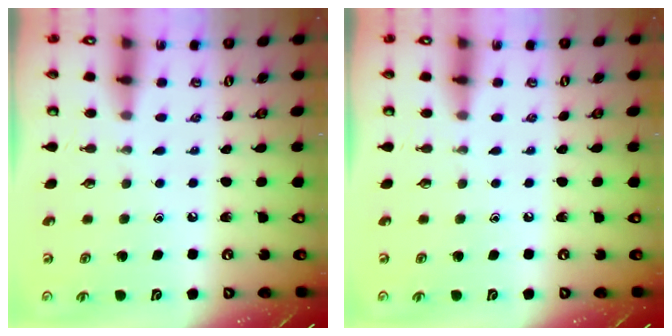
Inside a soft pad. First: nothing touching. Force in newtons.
{"total": 0.0}